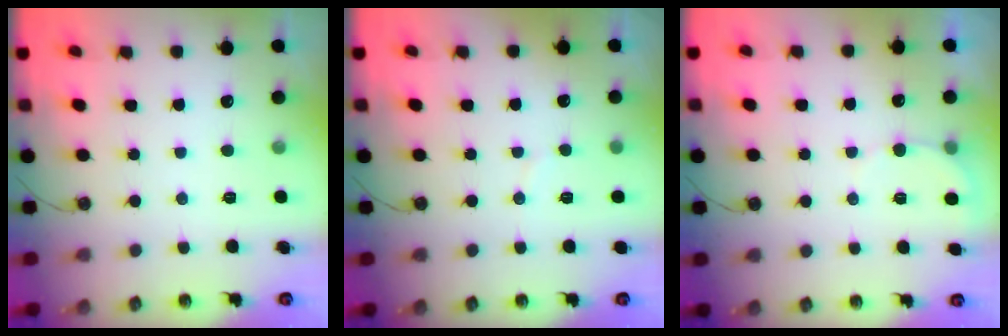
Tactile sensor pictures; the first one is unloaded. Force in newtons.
{"total": 2.6, "press": 2.6, "slide": 0.3}
{"total": 5.2, "press": 5.1, "slide": 1.0}